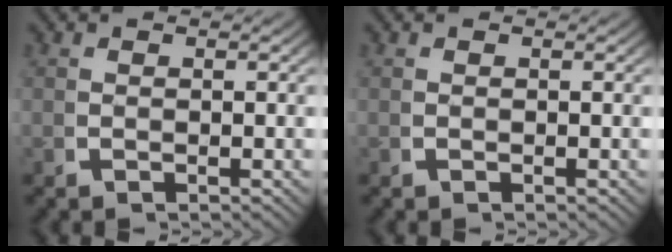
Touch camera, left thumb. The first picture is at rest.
{"total": 0.0}